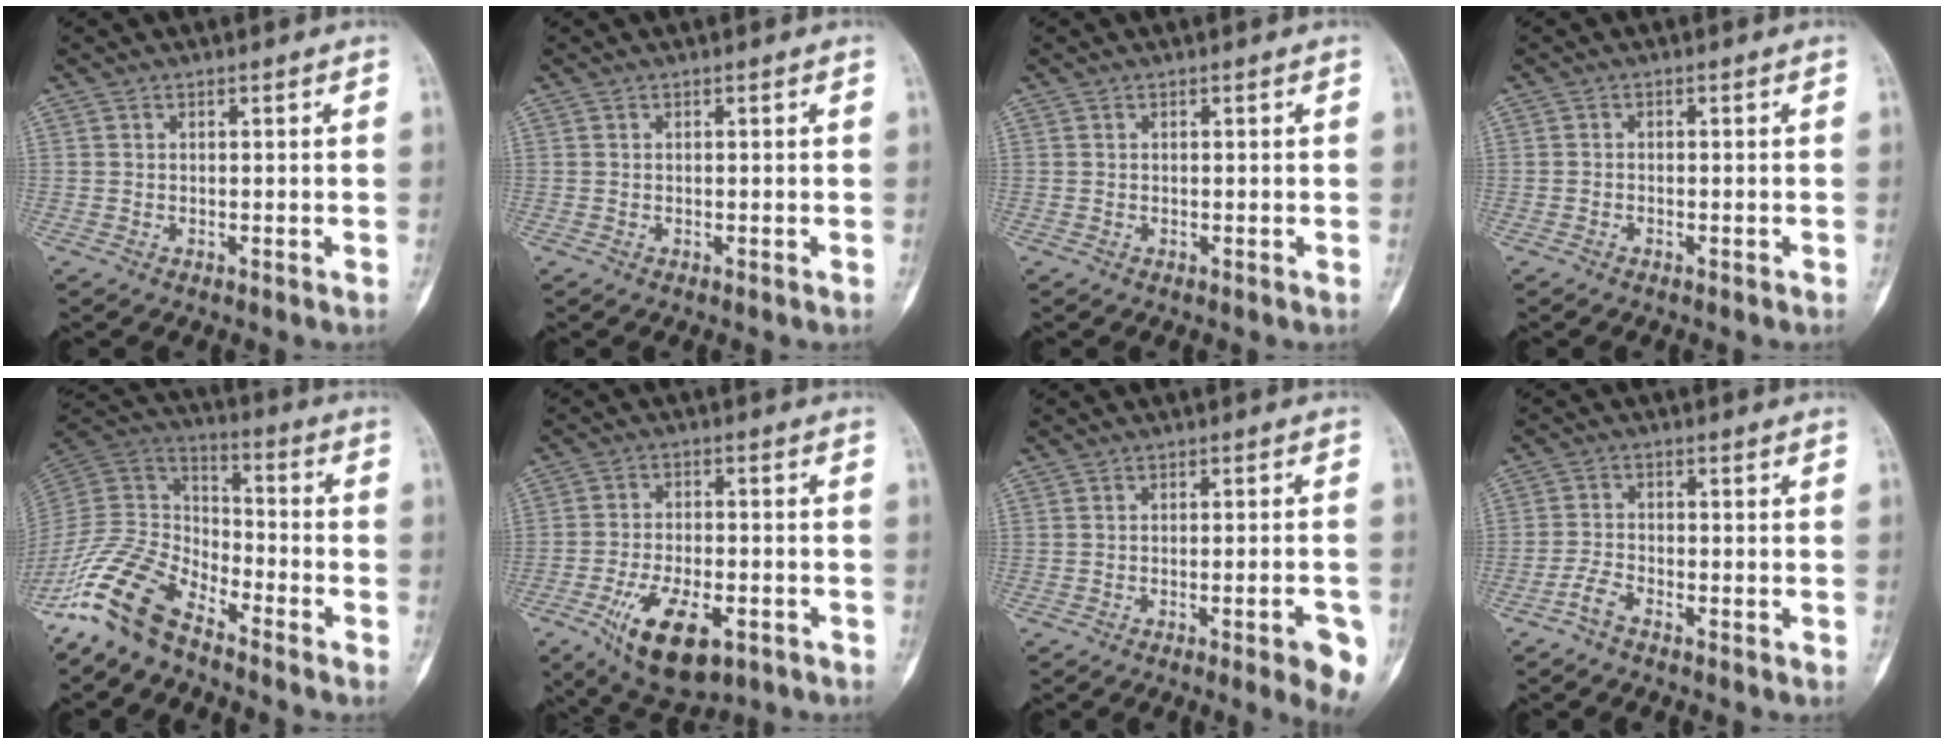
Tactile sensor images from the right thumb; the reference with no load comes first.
{"total": 0.0}
{"total": 0.0}
{"total": 0.6, "force": [-0.4, 0.4, 0.1], "torque": [-0.003, 0.001, -0.010]}
{"total": 14.5, "force": [-10.8, 6.5, 7.2], "torque": [-0.136, 0.078, -0.221]}
{"total": 13.8, "force": [-6.4, 6.5, 10.4], "torque": [-0.174, 0.015, -0.093]}
{"total": 7.3, "force": [-3.4, 1.3, 6.4], "torque": [-0.073, 0.005, -0.039]}
{"total": 2.1, "force": [-1.7, 0.8, 1.1], "torque": [-0.028, 0.011, -0.033]}